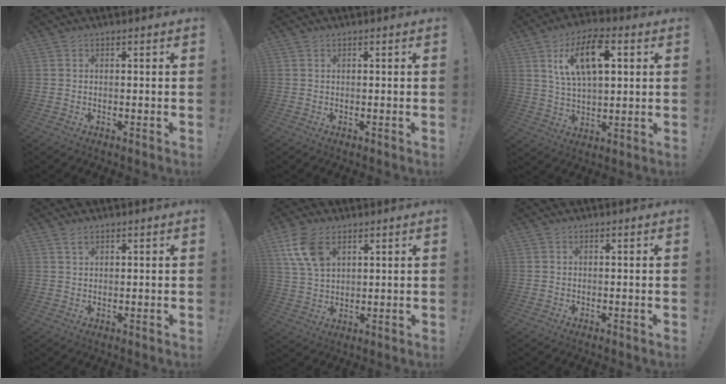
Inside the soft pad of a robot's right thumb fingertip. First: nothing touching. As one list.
[{"total": 0.0}, {"total": 14.1, "force": [5.5, 6.8, 11.1], "torque": [-0.188, 0.005, 0.097]}, {"total": 2.0, "force": [1.4, 1.0, 1.0], "torque": [-0.007, -0.005, 0.024]}, {"total": 10.7, "force": [5.3, 6.6, 6.6], "torque": [-0.133, -0.012, 0.102]}, {"total": 0.0}]